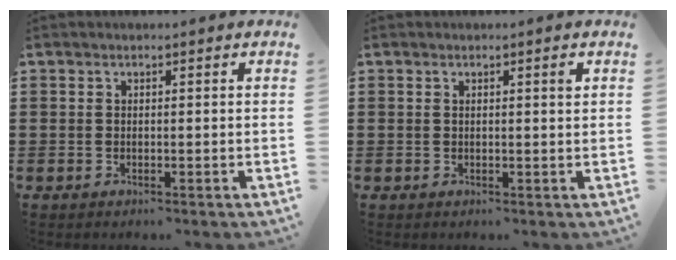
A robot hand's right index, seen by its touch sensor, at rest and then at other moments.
{"total": 1.3, "force": [0.5, 0.0, 1.2], "torque": [-0.014, -0.002, 0.006]}